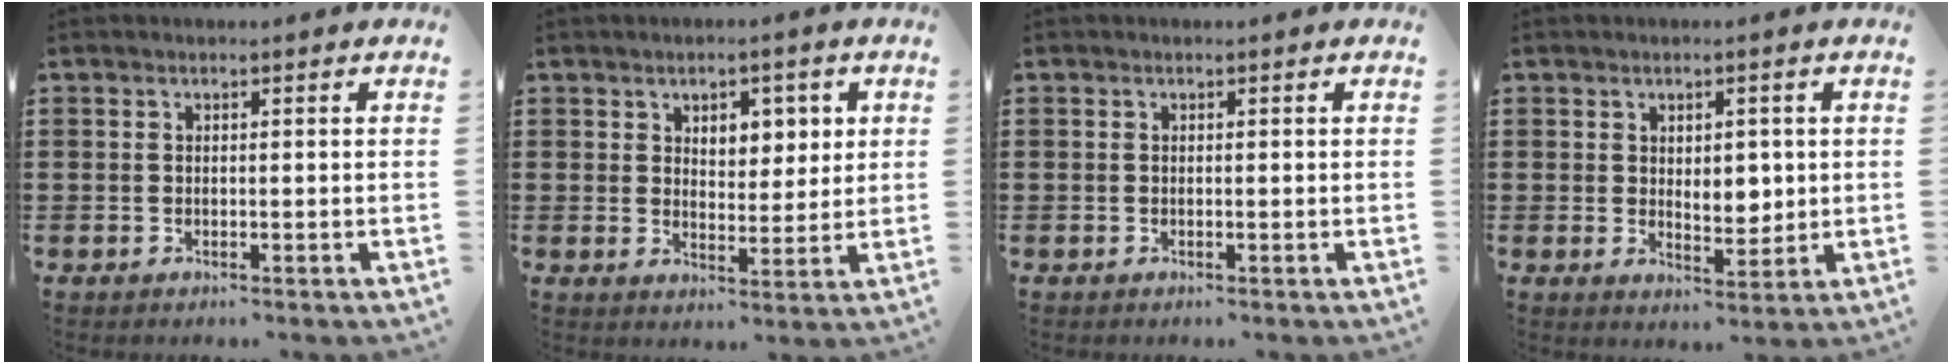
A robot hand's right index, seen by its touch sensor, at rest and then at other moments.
{"total": 4.2, "force": [2.2, 2.9, 2.1], "torque": [-0.029, 0.003, 0.032]}
{"total": 0.0}
{"total": 3.8, "force": [1.0, 2.5, 2.6], "torque": [-0.032, 0.000, 0.011]}